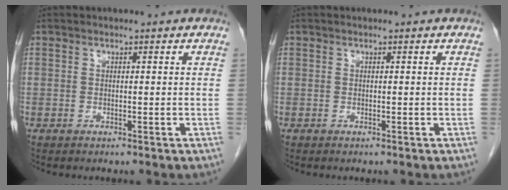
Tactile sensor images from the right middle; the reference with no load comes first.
{"total": 0.0}